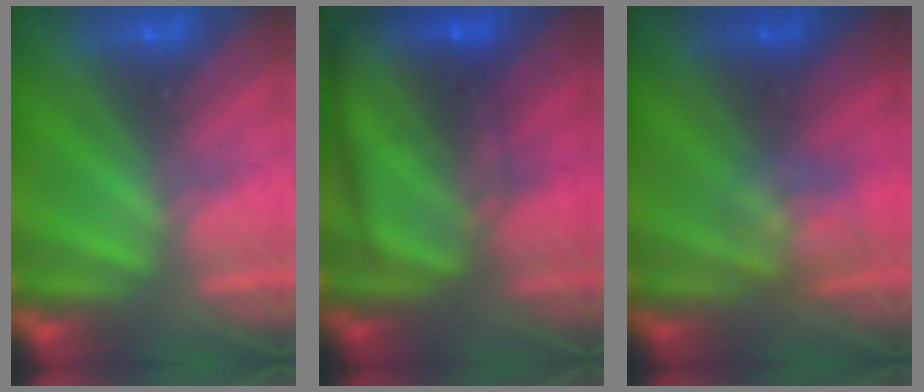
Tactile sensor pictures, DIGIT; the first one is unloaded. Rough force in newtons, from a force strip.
{"total": 6.8}
{"total": 2.8}